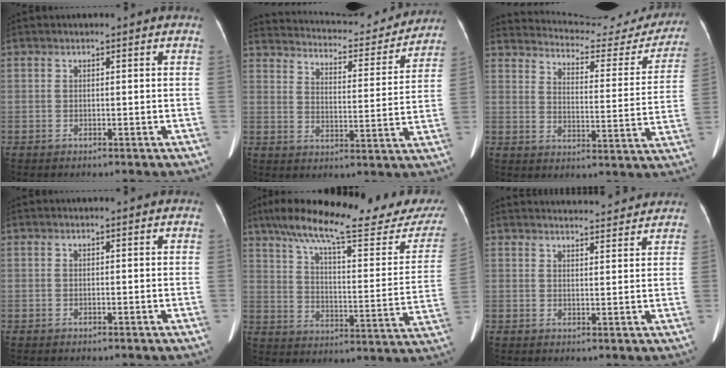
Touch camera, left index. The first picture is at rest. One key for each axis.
{"total": 19.7, "fx": 17.8, "fy": 4.7, "fz": 6.9, "tx": -0.101, "ty": -0.015, "tz": 0.230}
{"total": 22.7, "fx": 21.5, "fy": 4.3, "fz": 5.9, "tx": -0.080, "ty": -0.065, "tz": 0.260}
{"total": 0.9, "fx": 0.8, "fy": 0.0, "fz": 0.5, "tx": -0.010, "ty": 0.004, "tz": 0.008}
{"total": 28.1, "fx": 22.7, "fy": 3.0, "fz": 16.2, "tx": -0.250, "ty": -0.041, "tz": 0.303}
{"total": 12.4, "fx": 12.0, "fy": 1.3, "fz": 2.8, "tx": -0.026, "ty": 0.008, "tz": 0.146}